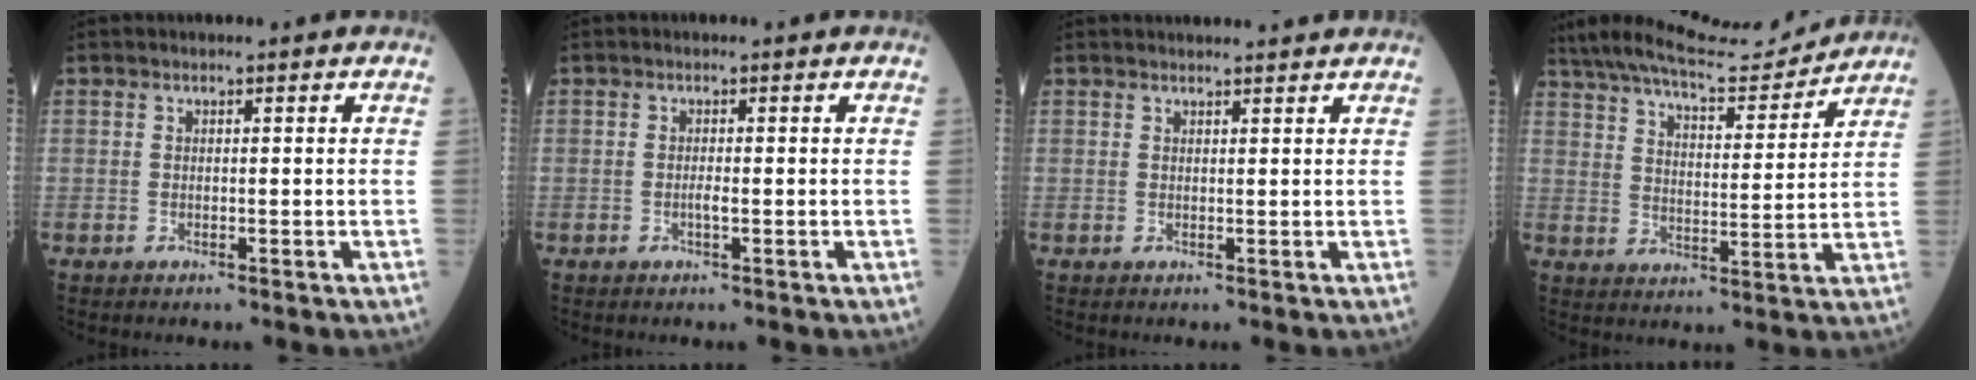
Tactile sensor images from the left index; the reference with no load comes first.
{"total": 0.9, "force": [-0.3, 0.0, 0.8], "torque": [-0.019, -0.001, -0.004]}
{"total": 4.6, "force": [4.4, 0.1, 1.3], "torque": [-0.016, 0.016, 0.048]}
{"total": 15.7, "force": [14.7, 1.5, 5.4], "torque": [-0.097, 0.008, 0.225]}